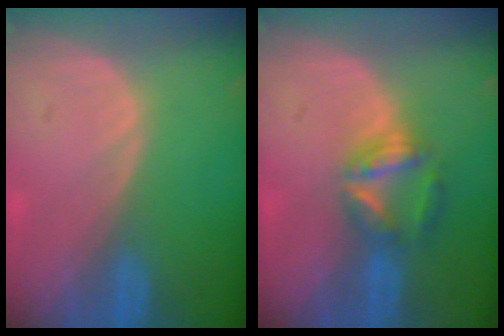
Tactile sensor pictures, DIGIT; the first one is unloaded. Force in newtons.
{"total": 5.7, "press": 5.4, "slide": 1.9}